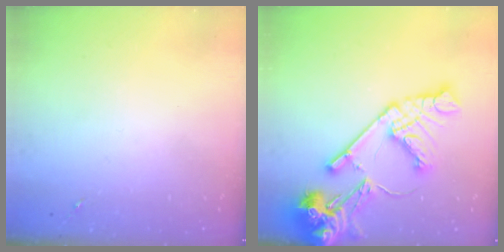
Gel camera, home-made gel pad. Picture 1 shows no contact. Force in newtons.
{"total": 20.6, "press": 20.5, "slide": 2.7}